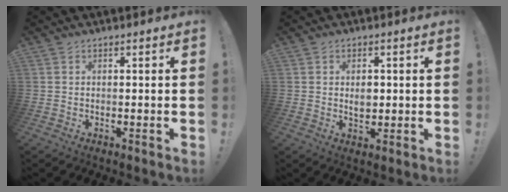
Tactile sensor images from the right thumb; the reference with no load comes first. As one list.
[{"total": 3.5, "force": [0.3, 2.7, 2.2], "torque": [-0.024, -0.003, 0.000]}]